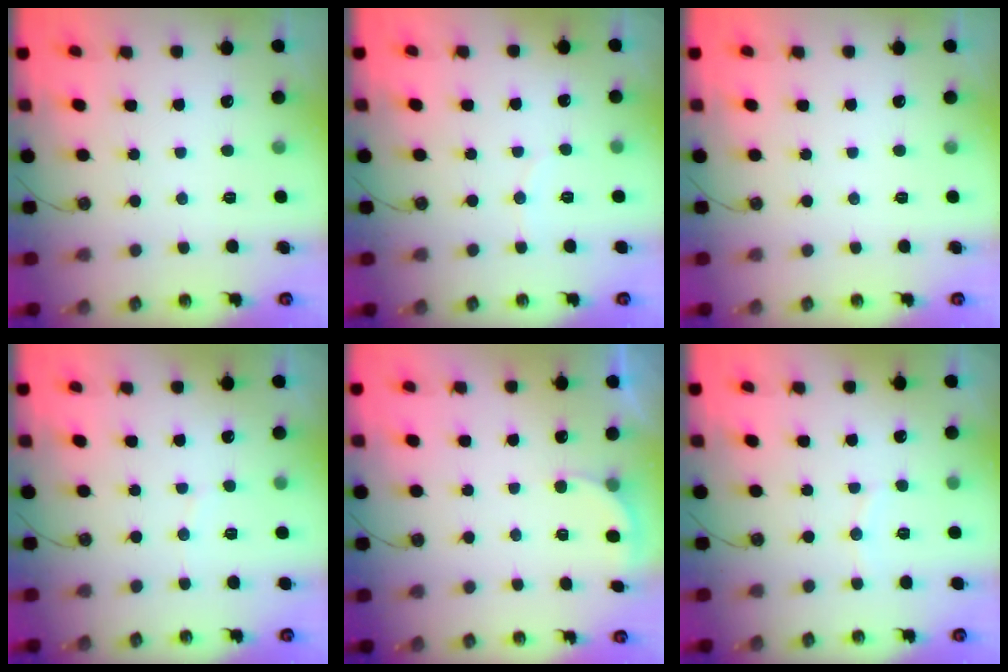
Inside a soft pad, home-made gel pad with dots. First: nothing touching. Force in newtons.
{"total": 2.4, "press": 2.4, "slide": 0.2}
{"total": 0.0}
{"total": 2.1, "press": 2.1, "slide": 0.2}
{"total": 2.5, "press": 2.4, "slide": 0.7}
{"total": 3.6, "press": 3.5, "slide": 0.7}